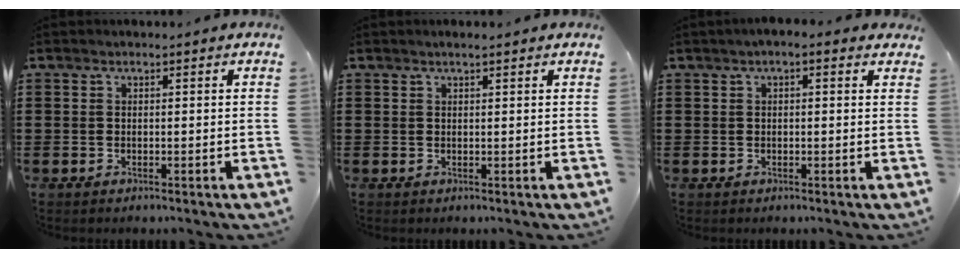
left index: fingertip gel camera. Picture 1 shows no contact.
{"total": 0.9, "force": [0.7, 0.0, 0.6], "torque": [-0.012, 0.000, 0.013]}
{"total": 1.4, "force": [0.6, 0.5, 1.2], "torque": [-0.022, 0.005, 0.009]}